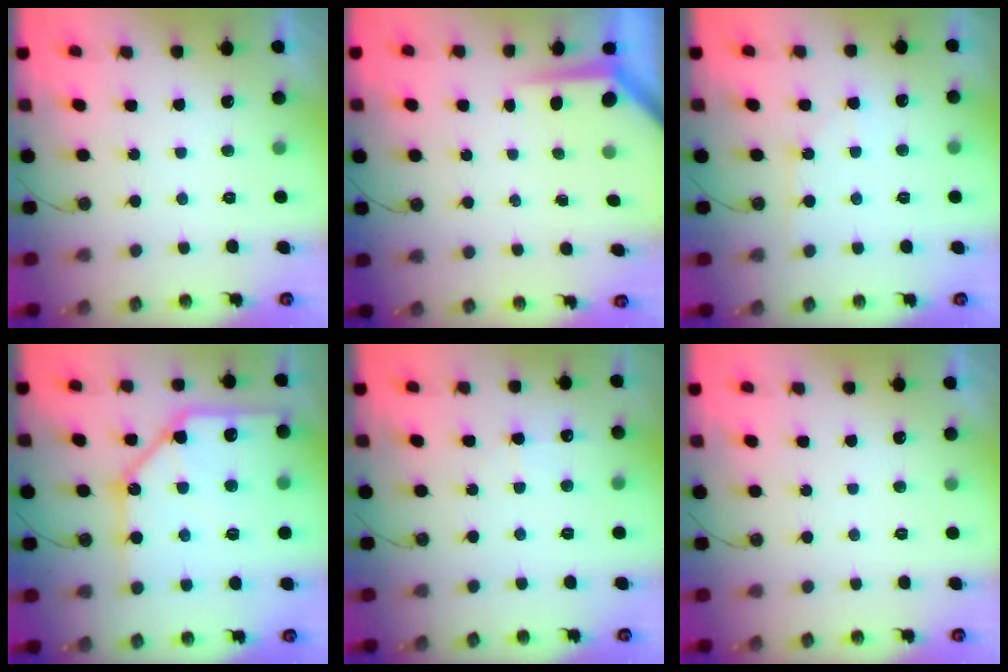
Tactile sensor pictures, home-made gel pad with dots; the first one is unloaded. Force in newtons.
{"total": 3.9, "press": 3.9, "slide": 0.2}
{"total": 4.0, "press": 4.0, "slide": 0.6}
{"total": 19.5, "press": 19.4, "slide": 2.2}
{"total": 4.2, "press": 4.2, "slide": 0.7}
{"total": 0.0}